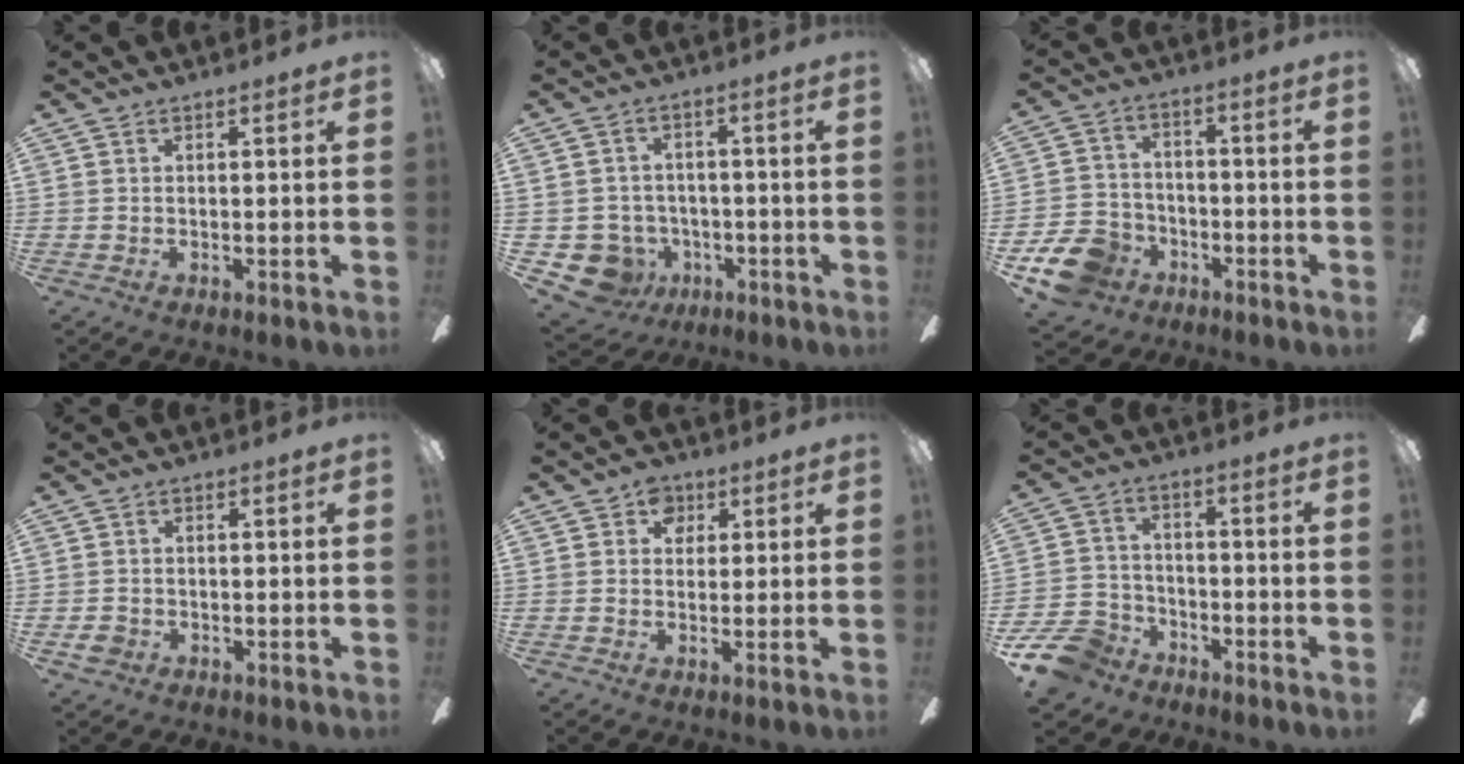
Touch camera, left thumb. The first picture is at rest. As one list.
[{"total": 6.9, "force": [-2.7, 6.2, 1.6], "torque": [-0.070, 0.013, -0.048]}, {"total": 11.5, "force": [-6.6, 8.2, 4.6], "torque": [-0.110, 0.045, -0.117]}, {"total": 2.7, "force": [-1.3, 2.1, 1.1], "torque": [-0.023, 0.006, -0.027]}, {"total": 4.6, "force": [2.0, 3.8, 1.6], "torque": [-0.016, 0.003, 0.034]}, {"total": 10.5, "force": [-7.1, 6.8, 3.8], "torque": [-0.088, 0.046, -0.130]}]